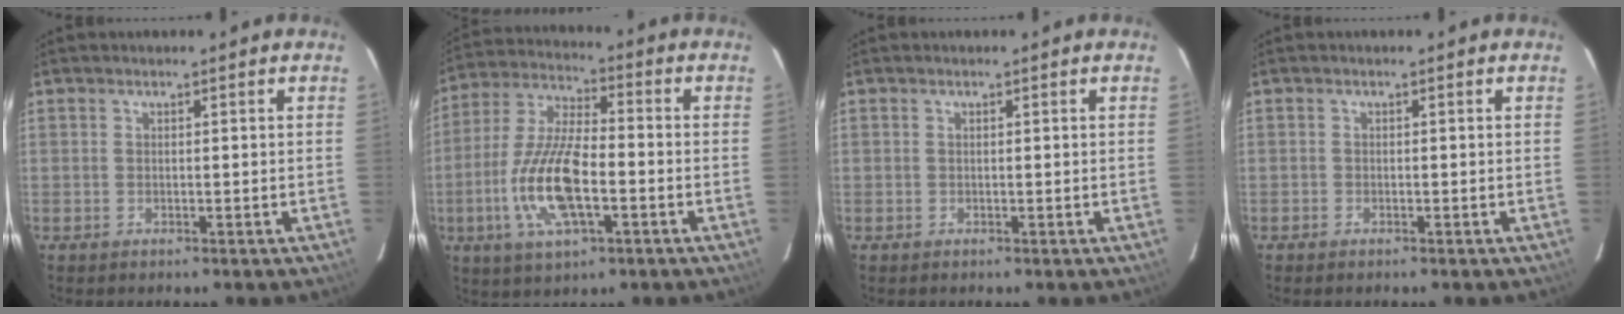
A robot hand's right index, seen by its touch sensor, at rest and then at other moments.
{"total": 14.4, "force": [-4.2, 5.2, 12.8], "torque": [-0.270, -0.005, -0.079]}
{"total": 0.0}
{"total": 0.8, "force": [-0.7, 0.3, 0.2], "torque": [-0.006, -0.001, -0.013]}